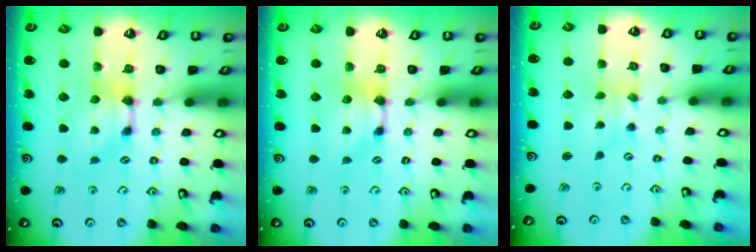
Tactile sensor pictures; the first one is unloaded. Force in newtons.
{"total": 0.0}
{"total": 2.6, "press": 2.4, "slide": 0.8}